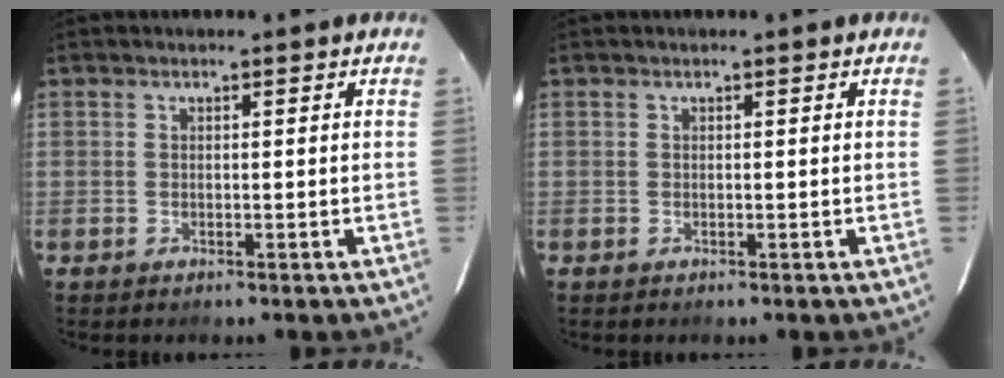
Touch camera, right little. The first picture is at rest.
{"total": 0.0}